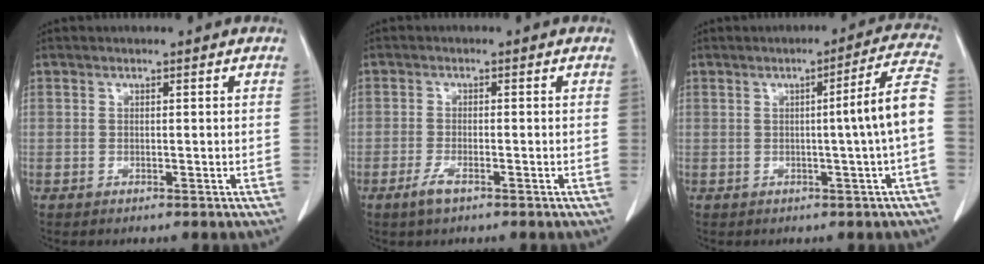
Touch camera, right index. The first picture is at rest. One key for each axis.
{"total": 2.5, "fx": -1.6, "fy": 0.5, "fz": 1.8, "tx": -0.038, "ty": -0.003, "tz": -0.030}
{"total": 7.9, "fx": -0.8, "fy": -1.7, "fz": 7.7, "tx": -0.098, "ty": 0.009, "tz": -0.011}